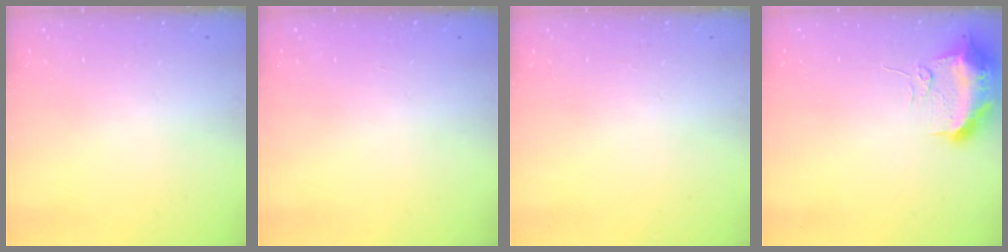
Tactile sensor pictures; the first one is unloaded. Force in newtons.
{"total": 0.0}
{"total": 0.0}
{"total": 10.8, "press": 10.6, "slide": 1.9}